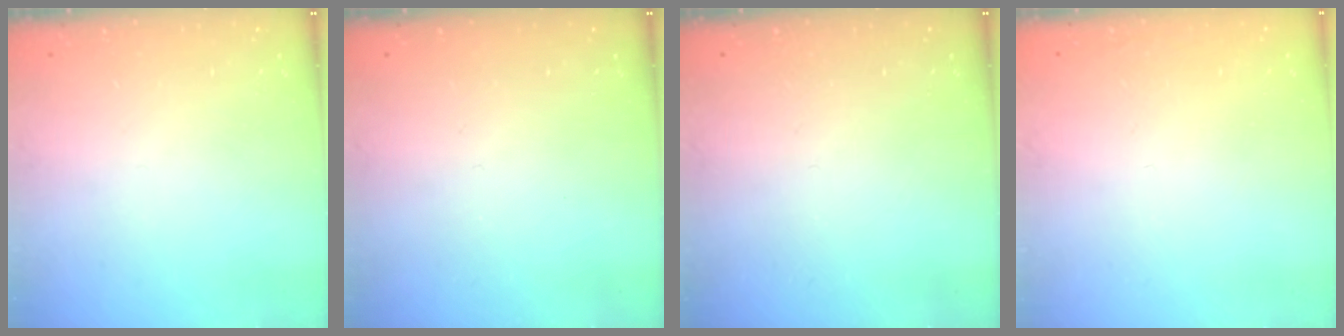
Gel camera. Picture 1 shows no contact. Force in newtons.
{"total": 0.0}
{"total": 0.0}
{"total": 1.6, "press": 1.6, "slide": 0.1}